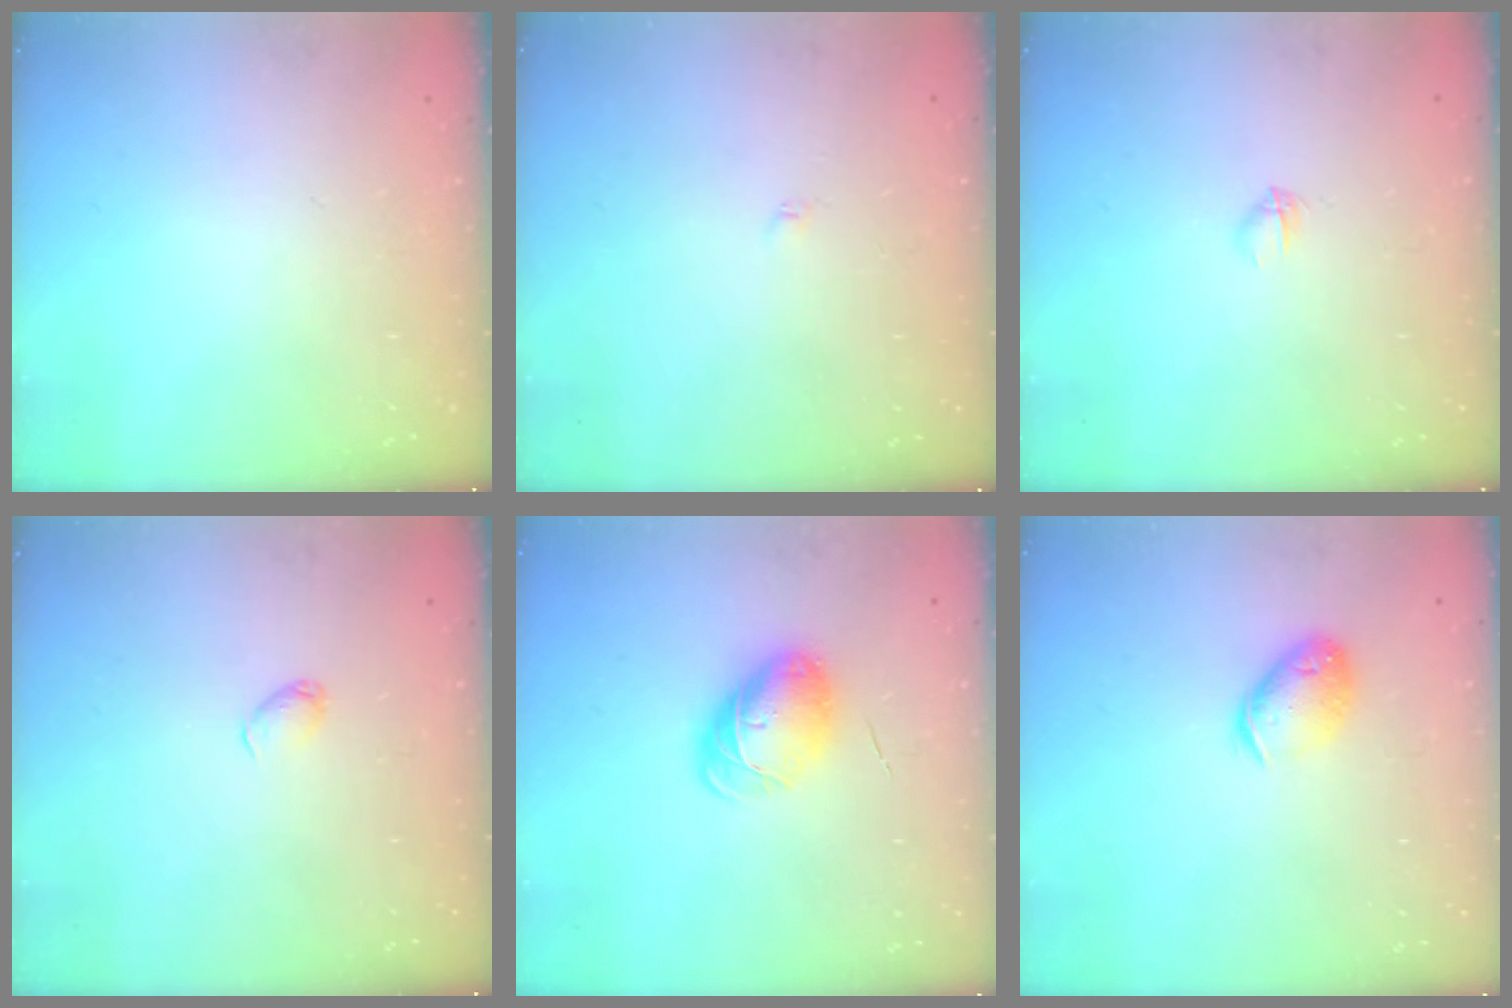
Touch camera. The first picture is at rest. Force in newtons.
{"total": 1.8, "press": 1.7, "slide": 0.3}
{"total": 2.3, "press": 2.2, "slide": 0.8}
{"total": 3.1, "press": 3.1, "slide": 0.5}
{"total": 9.1, "press": 8.9, "slide": 2.0}
{"total": 11.2, "press": 11.1, "slide": 1.6}